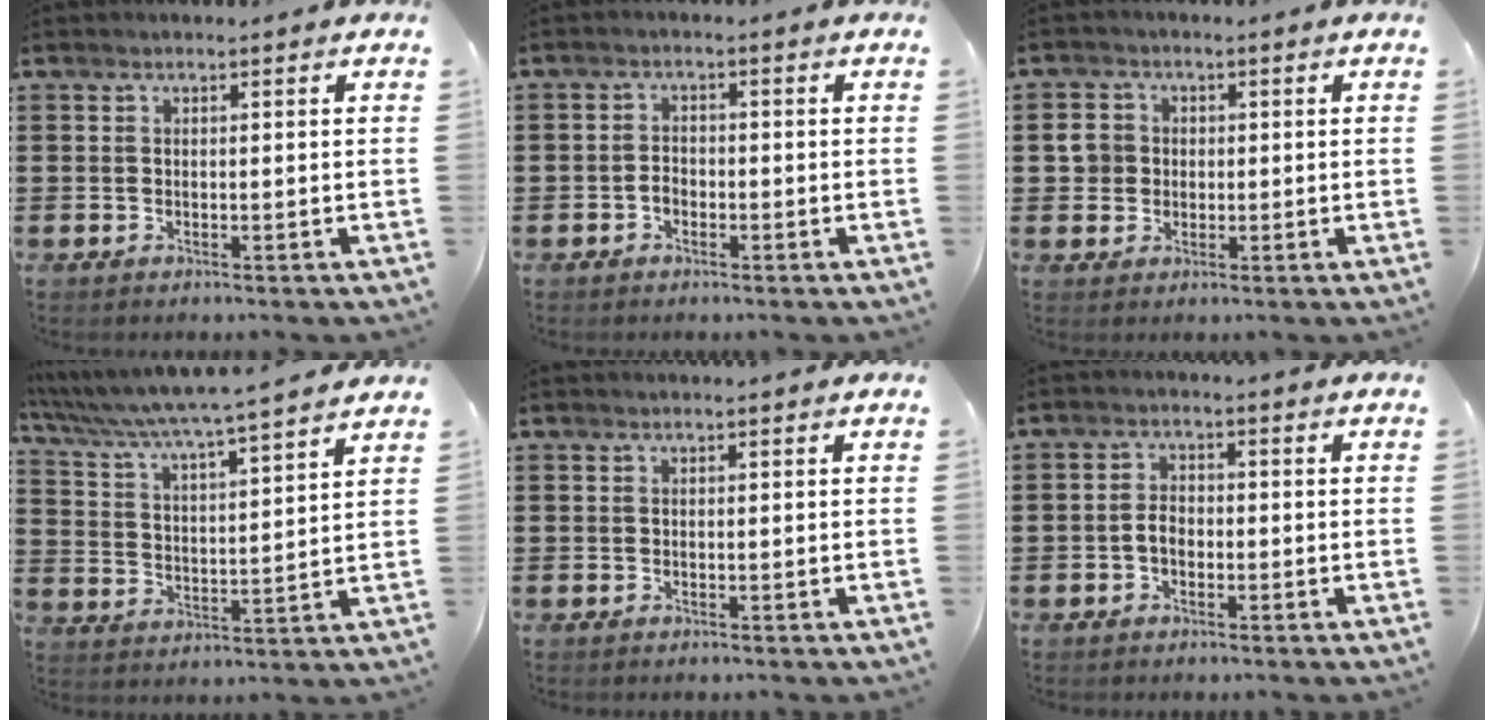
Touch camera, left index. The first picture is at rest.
{"total": 1.7, "force": [-0.7, 1.1, 1.1], "torque": [-0.031, 0.001, -0.018]}
{"total": 3.5, "force": [0.2, 3.4, 1.0], "torque": [-0.042, 0.008, -0.002]}
{"total": 5.0, "force": [4.6, -1.0, 1.9], "torque": [-0.061, -0.042, 0.069]}
{"total": 0.0}
{"total": 2.7, "force": [-0.7, 1.7, 2.0], "torque": [-0.047, 0.001, -0.016]}